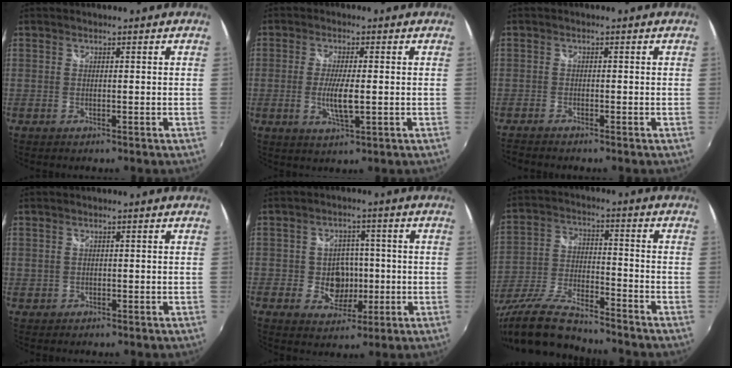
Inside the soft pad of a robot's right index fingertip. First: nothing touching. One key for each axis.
{"total": 5.5, "fx": -0.7, "fy": 1.1, "fz": 5.3, "tx": -0.103, "ty": -0.010, "tz": -0.014}
{"total": 2.6, "fx": -2.4, "fy": 0.4, "fz": 0.8, "tx": -0.027, "ty": -0.016, "tz": -0.047}
{"total": 1.3, "fx": 0.5, "fy": 1.1, "fz": 0.4, "tx": -0.006, "ty": 0.003, "tz": 0.010}
{"total": 6.7, "fx": -0.9, "fy": 5.8, "fz": 3.3, "tx": -0.064, "ty": 0.008, "tz": -0.007}
{"total": 16.8, "fx": -14.3, "fy": 2.8, "fz": 8.3, "tx": -0.180, "ty": -0.037, "tz": -0.264}